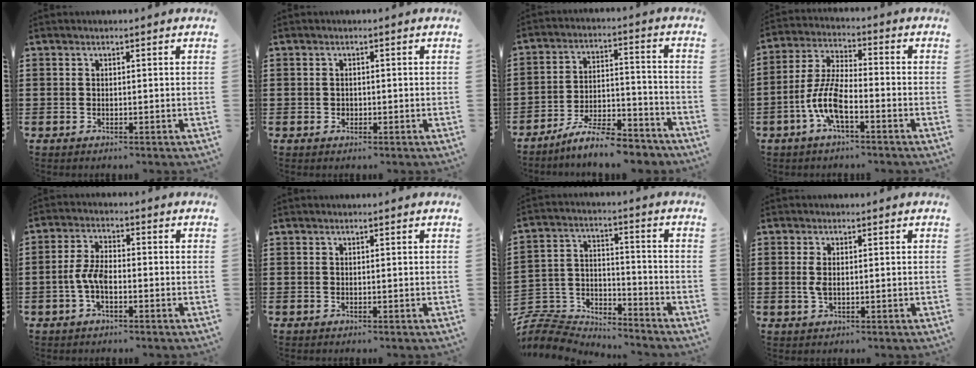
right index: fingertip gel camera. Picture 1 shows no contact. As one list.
[{"total": 0.7, "force": [-0.1, 0.7, 0.1], "torque": [-0.005, 0.004, -0.003]}, {"total": 9.0, "force": [-8.0, 1.1, 3.9], "torque": [-0.070, 0.018, -0.153]}, {"total": 7.8, "force": [-3.5, 2.3, 6.6], "torque": [-0.165, -0.010, -0.074]}, {"total": 4.9, "force": [-1.6, 2.1, 4.1], "torque": [-0.101, -0.004, -0.034]}, {"total": 0.0}, {"total": 7.3, "force": [-7.0, 1.9, 1.0], "torque": [-0.036, 0.004, -0.143]}, {"total": 2.2, "force": [0.1, 0.8, 2.1], "torque": [-0.057, -0.005, -0.004]}]